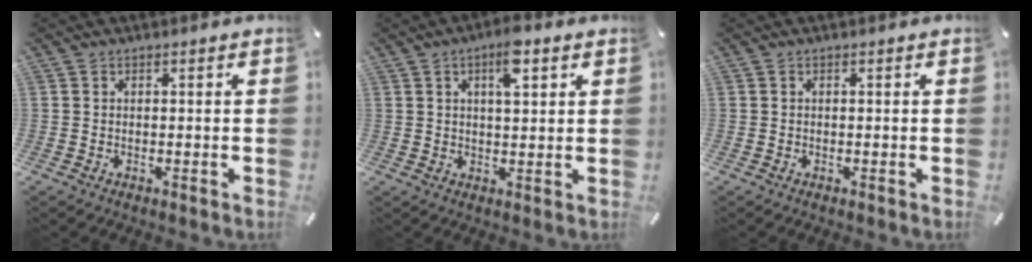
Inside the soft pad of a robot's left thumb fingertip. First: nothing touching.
{"total": 6.7, "force": [3.2, 2.7, 5.2], "torque": [-0.078, -0.004, 0.049]}
{"total": 0.0}